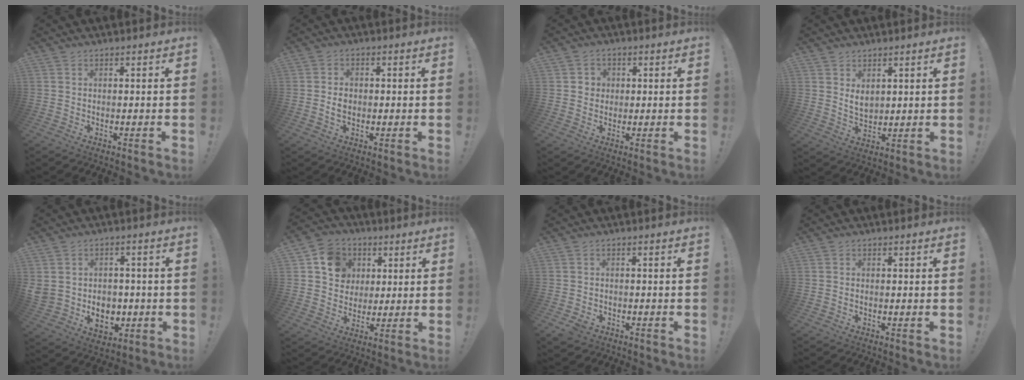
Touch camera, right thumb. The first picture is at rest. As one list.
[{"total": 3.2, "force": [-0.5, 2.3, 2.2], "torque": [-0.029, 0.000, -0.013]}, {"total": 3.7, "force": [0.5, 3.6, 0.7], "torque": [-0.007, 0.003, 0.008]}, {"total": 4.7, "force": [2.8, 2.9, 2.5], "torque": [-0.035, -0.017, 0.051]}, {"total": 9.5, "force": [-1.1, 8.3, 4.5], "torque": [-0.074, -0.004, -0.010]}, {"total": 11.9, "force": [3.7, 10.5, 4.3], "torque": [-0.054, -0.007, 0.075]}, {"total": 2.6, "force": [-1.3, 1.9, 1.2], "torque": [-0.021, 0.008, -0.020]}, {"total": 0.0}]